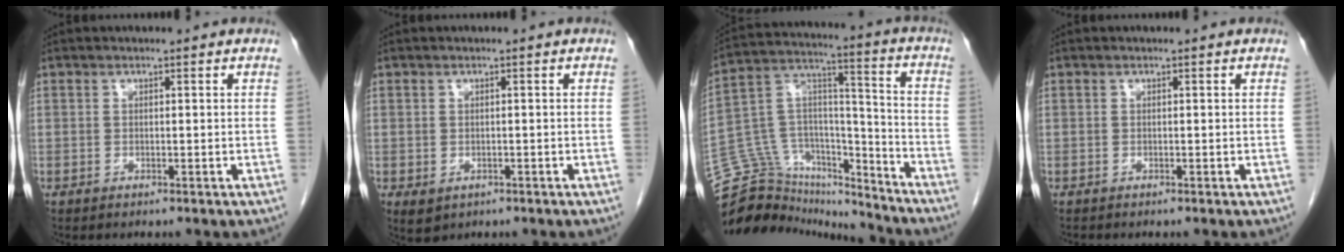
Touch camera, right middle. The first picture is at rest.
{"total": 2.1, "force": [-0.9, 1.6, 1.1], "torque": [-0.018, -0.002, 0.000]}
{"total": 20.5, "force": [-19.3, 5.8, 3.9], "torque": [-0.082, 0.063, -0.316]}
{"total": 0.0}